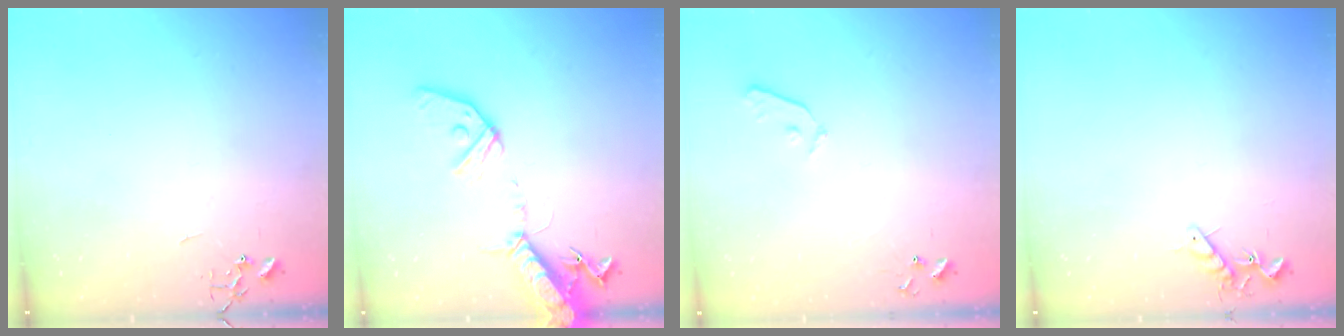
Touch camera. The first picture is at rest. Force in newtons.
{"total": 16.0, "press": 15.7, "slide": 3.0}
{"total": 4.9, "press": 4.9, "slide": 0.5}
{"total": 7.0, "press": 6.9, "slide": 0.9}